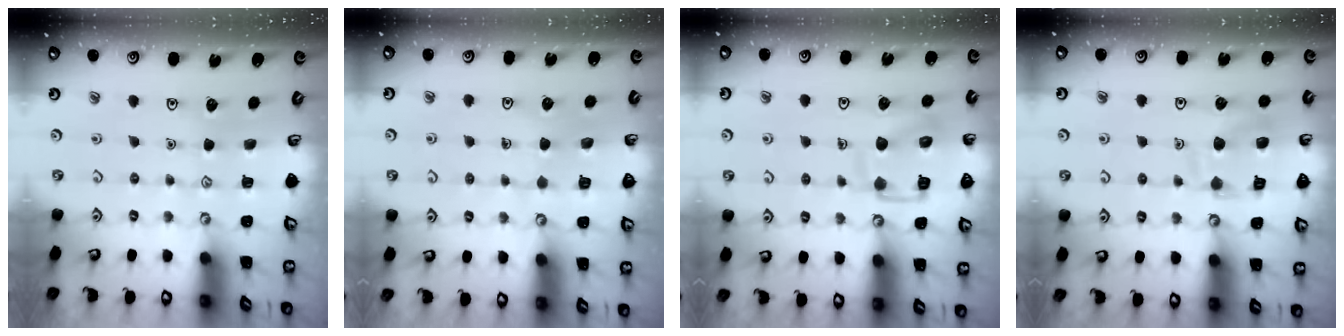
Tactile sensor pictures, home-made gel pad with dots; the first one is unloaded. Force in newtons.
{"total": 2.8, "press": 2.8, "slide": 0.3}
{"total": 13.7, "press": 13.6, "slide": 1.3}
{"total": 11.6, "press": 11.5, "slide": 1.3}